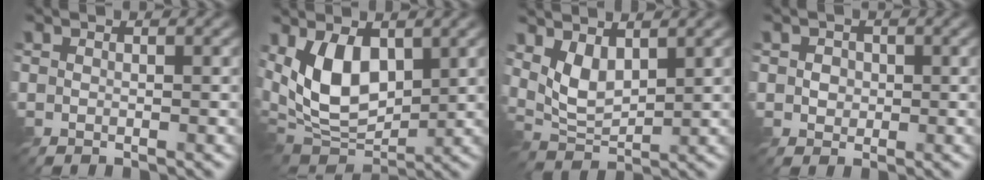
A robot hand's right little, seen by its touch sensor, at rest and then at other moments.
{"total": 7.9, "force": [1.7, 4.2, 6.4], "torque": [-0.129, -0.009, 0.027]}
{"total": 3.7, "force": [1.6, 1.7, 2.9], "torque": [-0.067, -0.010, 0.034]}
{"total": 1.9, "force": [0.2, 1.6, 0.9], "torque": [-0.021, 0.003, 0.002]}